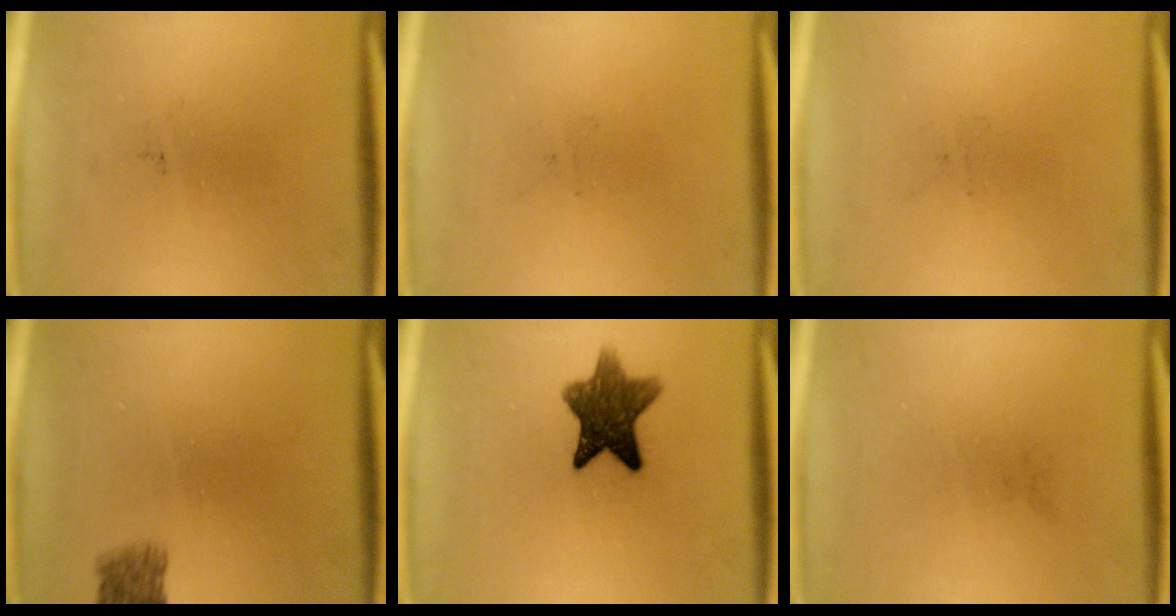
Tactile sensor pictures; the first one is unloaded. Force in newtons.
{"total": 0.0}
{"total": 0.0}
{"total": 2.9}
{"total": 9.7}
{"total": 0.0}